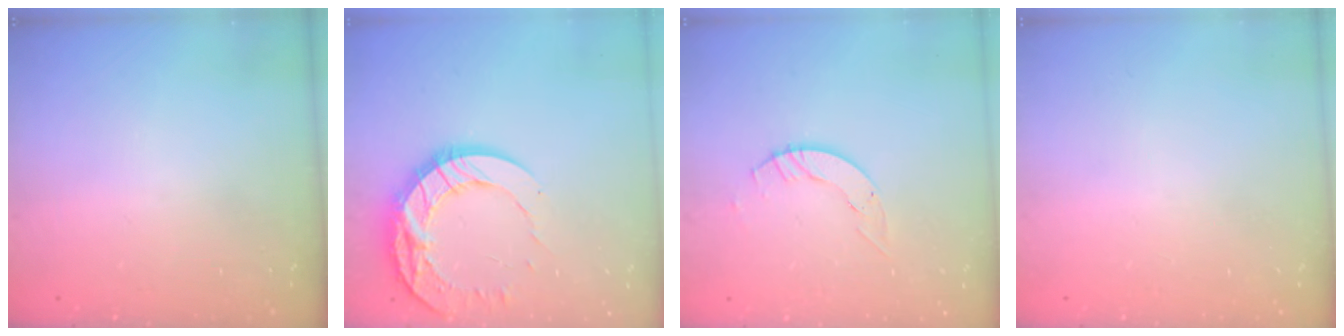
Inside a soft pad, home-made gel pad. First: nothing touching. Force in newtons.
{"total": 17.2, "press": 17.1, "slide": 1.5}
{"total": 4.0, "press": 4.0, "slide": 0.5}
{"total": 0.0}